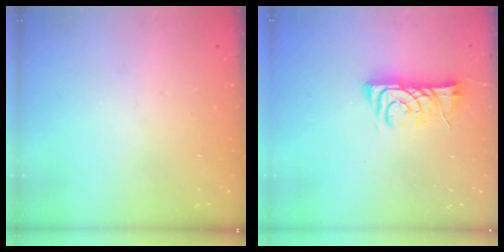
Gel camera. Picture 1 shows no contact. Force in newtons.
{"total": 9.2, "press": 9.1, "slide": 0.5}